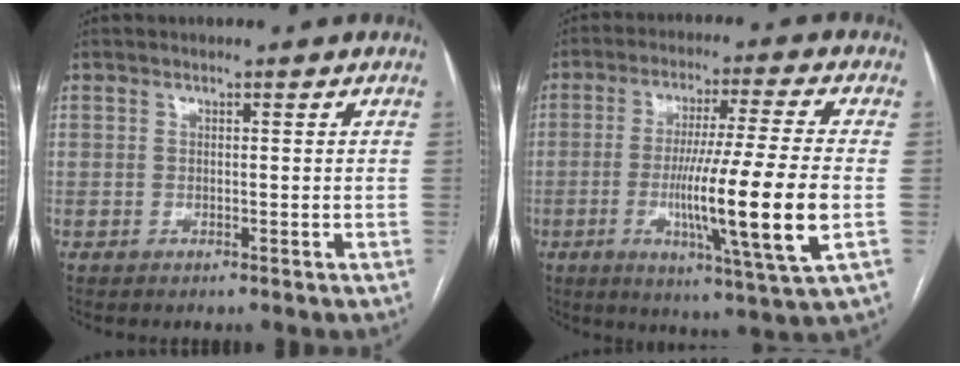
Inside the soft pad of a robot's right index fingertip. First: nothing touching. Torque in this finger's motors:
{"motor_torque": [2.14, 0.00, 1.05, 0.21]}